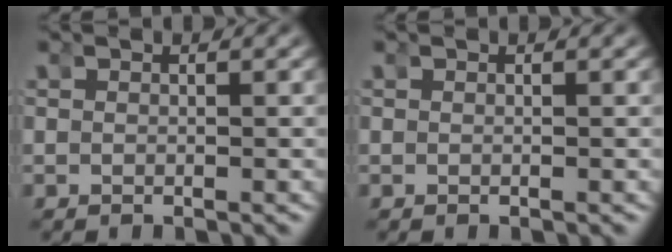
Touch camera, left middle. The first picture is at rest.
{"total": 0.0}